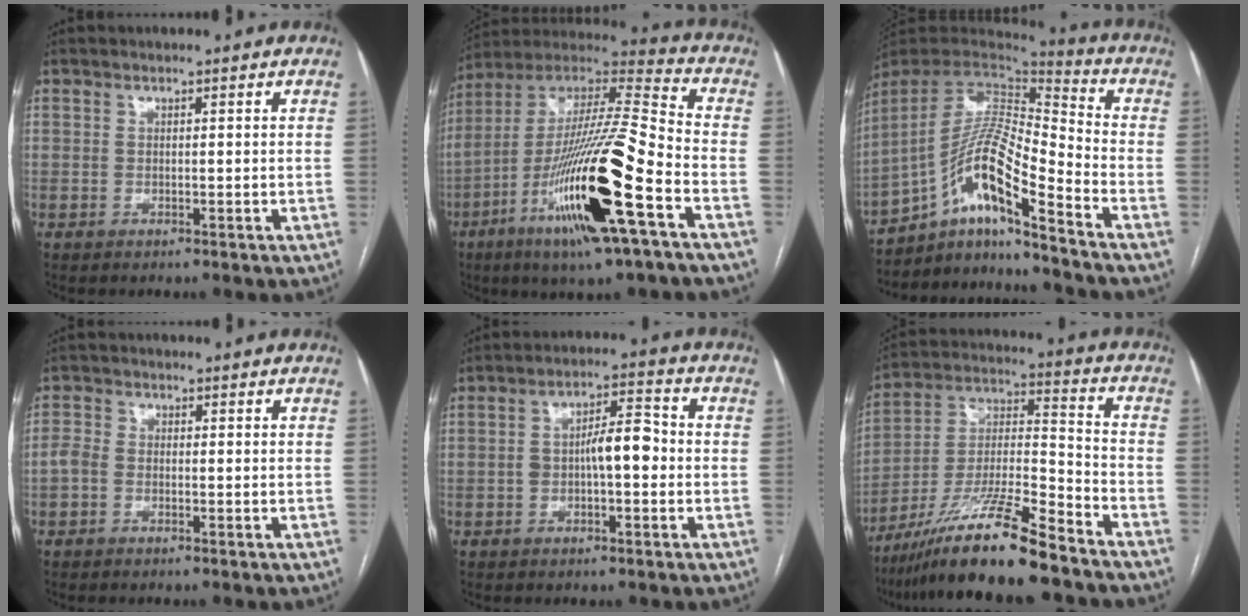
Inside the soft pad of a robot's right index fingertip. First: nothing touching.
{"total": 24.0, "force": [-9.2, 1.8, 22.2], "torque": [-0.421, -0.033, -0.166]}
{"total": 15.1, "force": [-9.7, 1.1, 11.5], "torque": [-0.215, 0.015, -0.171]}
{"total": 2.3, "force": [-0.7, 1.8, 1.3], "torque": [-0.032, 0.010, -0.017]}
{"total": 6.6, "force": [-0.6, 2.3, 6.2], "torque": [-0.109, 0.027, -0.012]}
{"total": 17.3, "force": [-13.1, 1.0, 11.2], "torque": [-0.222, -0.018, -0.236]}